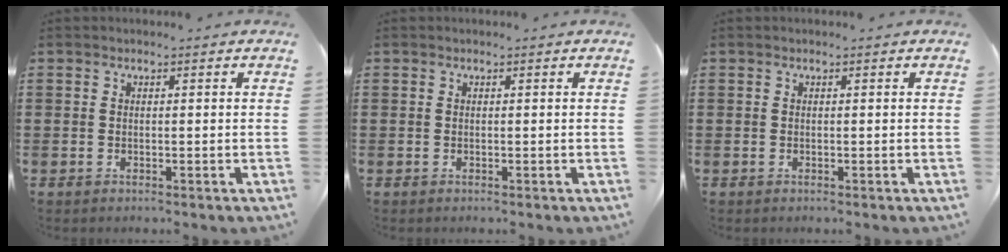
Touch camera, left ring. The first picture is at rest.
{"total": 0.0}
{"total": 0.0}